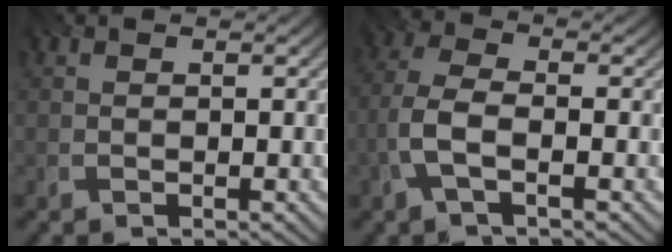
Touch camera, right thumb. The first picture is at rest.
{"total": 4.9, "force": [-2.7, 1.7, 3.8], "torque": [-0.097, -0.002, -0.066]}